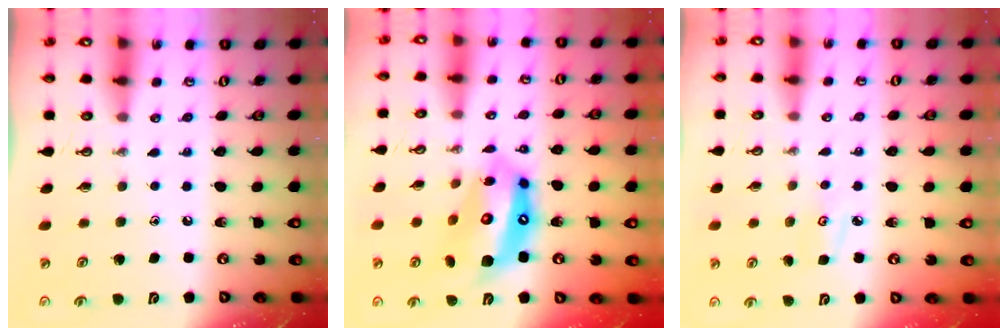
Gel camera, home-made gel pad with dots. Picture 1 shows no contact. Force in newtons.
{"total": 17.3, "press": 17.2, "slide": 2.0}
{"total": 3.7, "press": 3.6, "slide": 0.4}